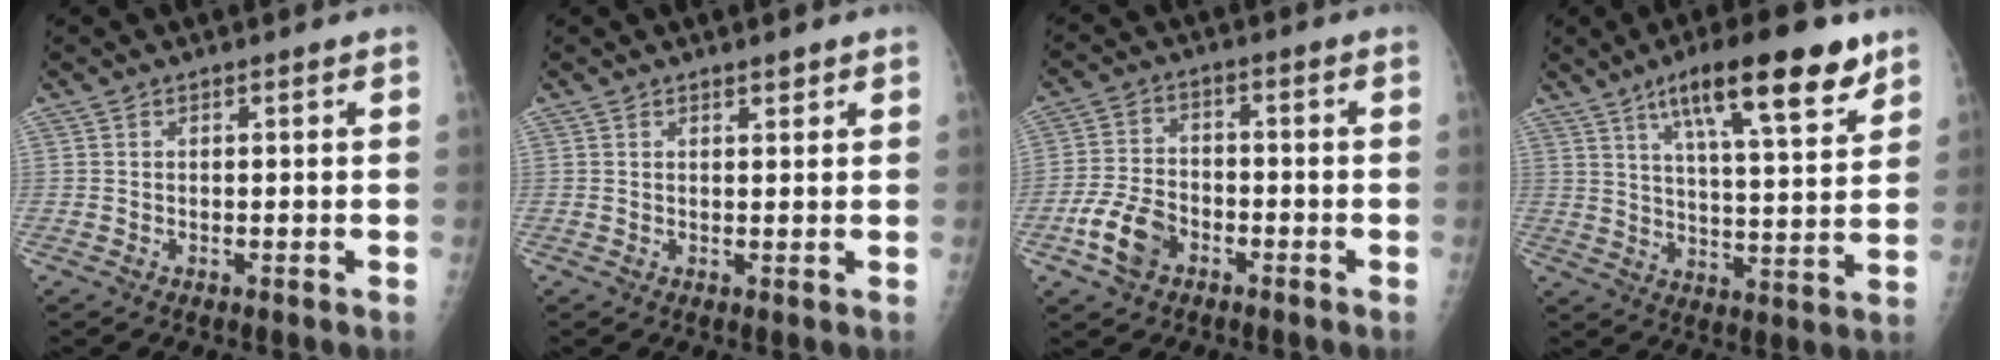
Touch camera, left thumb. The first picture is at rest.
{"total": 1.2, "force": [1.0, 0.4, 0.6], "torque": [-0.004, -0.006, 0.016]}
{"total": 8.0, "force": [-3.9, 5.2, 4.6], "torque": [-0.088, 0.019, -0.072]}
{"total": 17.7, "force": [10.4, 4.5, 13.5], "torque": [-0.185, -0.038, 0.165]}